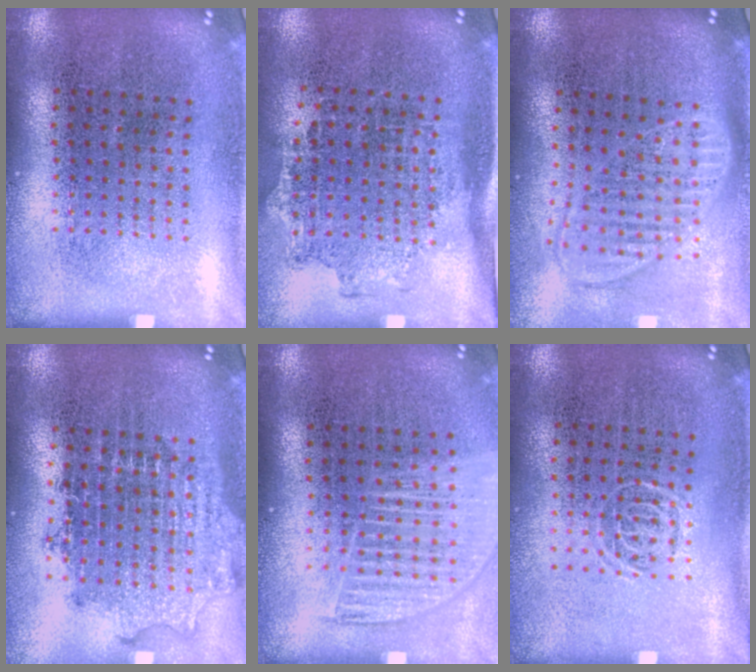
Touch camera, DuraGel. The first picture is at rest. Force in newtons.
{"total": 1.3, "press": 1.1, "slide": 0.7}
{"total": 1.8, "press": 1.5, "slide": 1.0}
{"total": 1.8, "press": 1.5, "slide": 1.0}
{"total": 1.4, "press": 1.3, "slide": 0.5}
{"total": 0.6, "press": 0.4, "slide": 0.4}